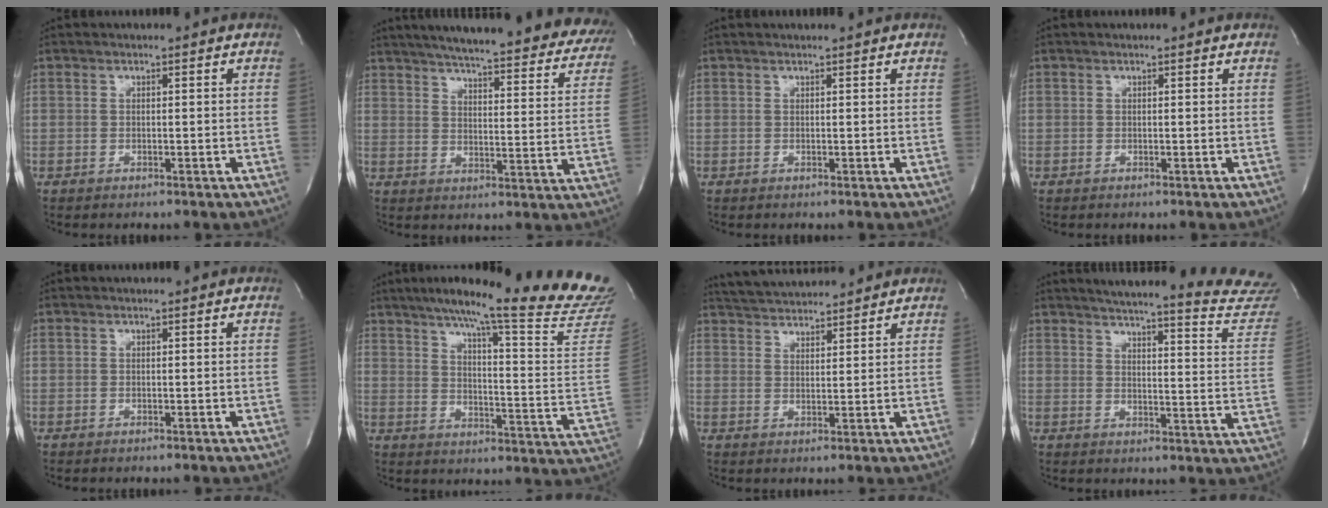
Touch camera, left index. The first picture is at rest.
{"total": 33.0, "force": [28.4, 6.0, 15.7], "torque": [-0.218, -0.058, 0.337]}
{"total": 1.9, "force": [1.8, -0.2, 0.6], "torque": [-0.010, 0.008, 0.022]}
{"total": 0.7, "force": [0.7, 0.0, 0.2], "torque": [-0.009, 0.000, 0.006]}
{"total": 0.0}
{"total": 26.7, "force": [23.1, -1.0, 13.3], "torque": [-0.202, -0.092, 0.290]}
{"total": 9.0, "force": [8.6, 0.9, 2.3], "torque": [-0.050, 0.021, 0.139]}
{"total": 25.6, "force": [24.2, 1.1, 8.4], "torque": [-0.116, -0.114, 0.274]}